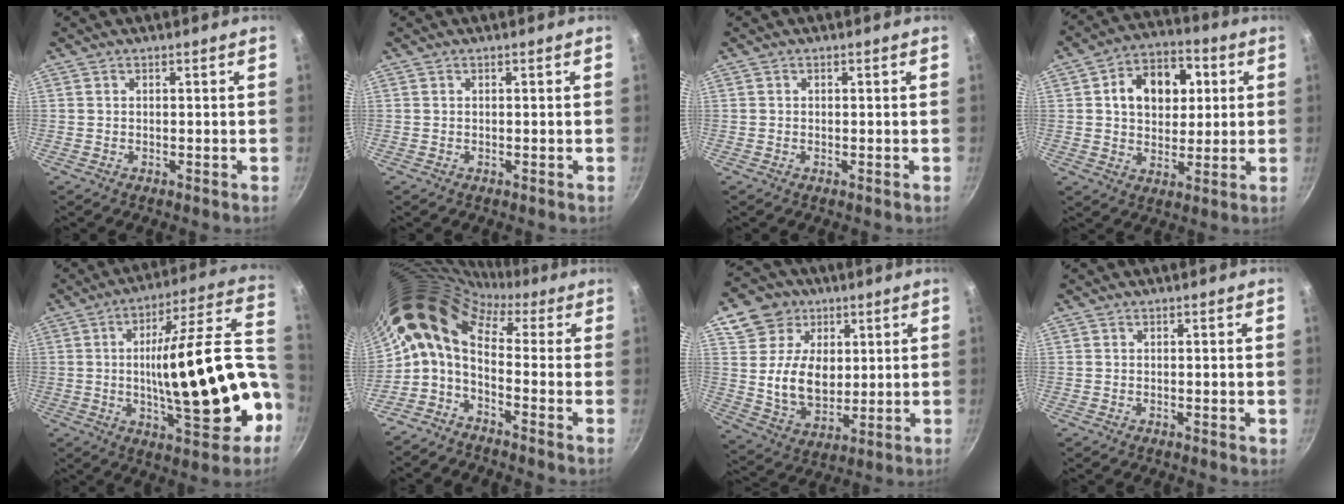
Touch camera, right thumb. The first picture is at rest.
{"total": 0.0}
{"total": 0.0}
{"total": 13.8, "force": [3.1, 10.1, 8.9], "torque": [-0.099, 0.011, 0.040]}
{"total": 25.5, "force": [-4.0, 8.5, 23.7], "torque": [-0.327, 0.044, -0.044]}
{"total": 13.1, "force": [1.0, 7.9, 10.4], "torque": [-0.207, 0.028, -0.006]}
{"total": 14.5, "force": [4.4, 11.7, 7.2], "torque": [-0.091, -0.017, 0.080]}
{"total": 1.0, "force": [-0.1, 0.4, 1.0], "torque": [-0.013, 0.001, -0.002]}